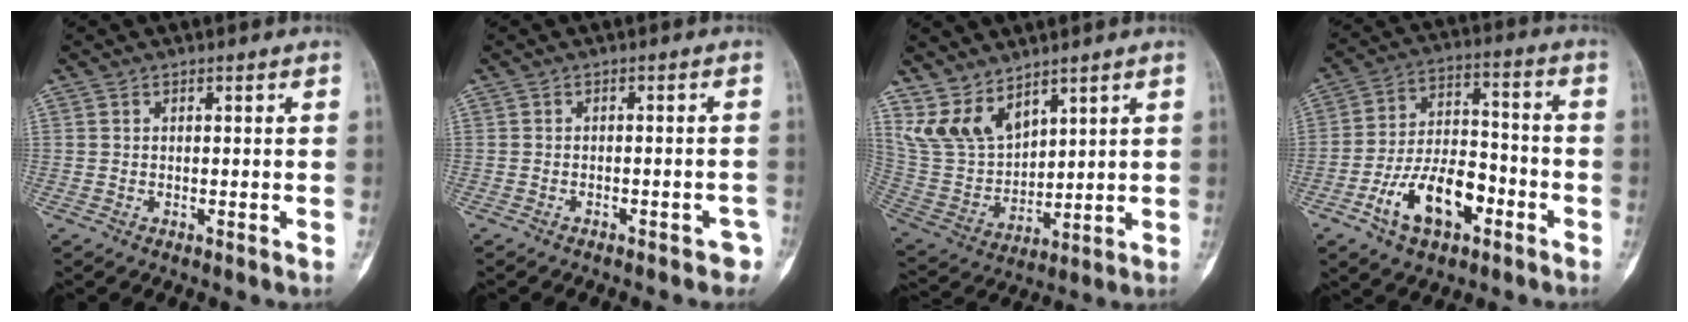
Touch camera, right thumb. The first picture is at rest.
{"total": 4.2, "force": [-3.2, 1.8, 2.0], "torque": [-0.019, 0.027, -0.032]}
{"total": 10.6, "force": [7.4, 5.6, 5.1], "torque": [-0.088, -0.036, 0.173]}
{"total": 14.7, "force": [-6.5, 8.1, 10.4], "torque": [-0.167, 0.044, -0.113]}